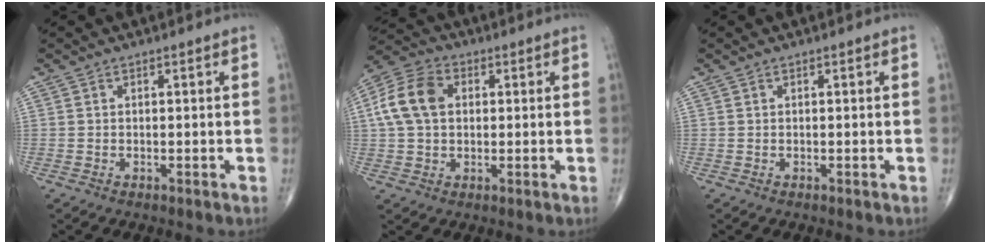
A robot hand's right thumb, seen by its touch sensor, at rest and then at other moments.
{"total": 10.6, "force": [1.7, 7.5, 7.3], "torque": [-0.141, 0.022, 0.024]}
{"total": 0.0}